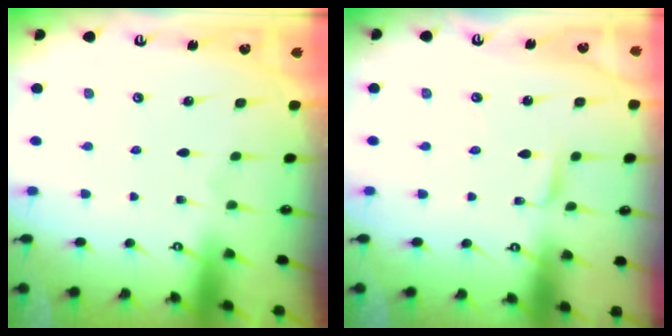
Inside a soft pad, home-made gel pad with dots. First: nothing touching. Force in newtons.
{"total": 1.9, "press": 1.9, "slide": 0.2}